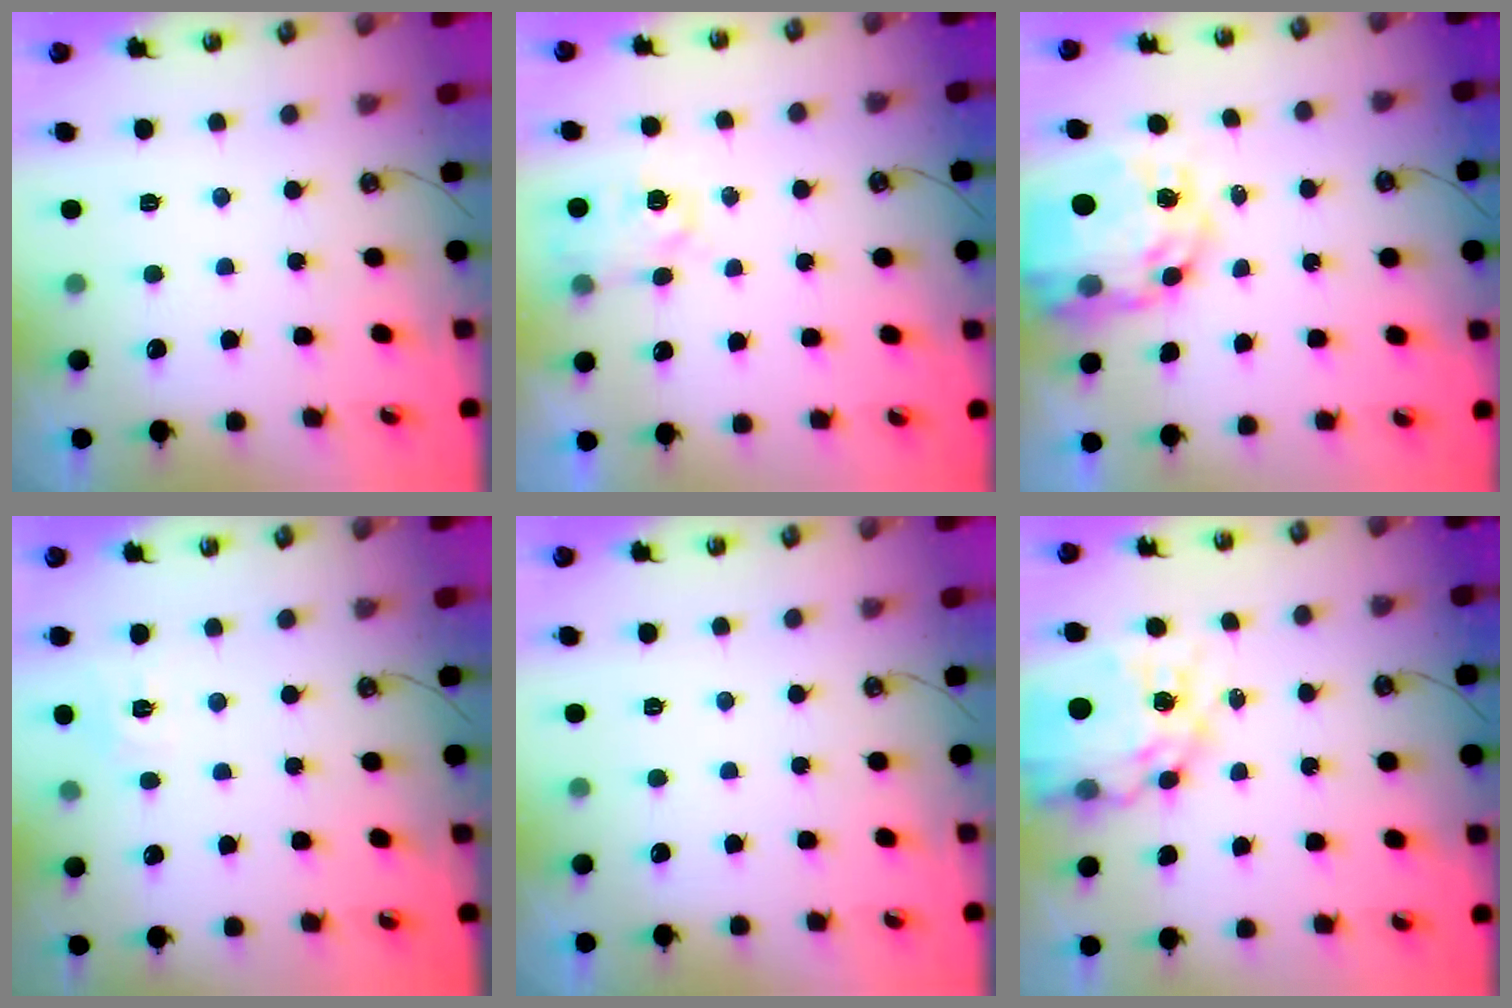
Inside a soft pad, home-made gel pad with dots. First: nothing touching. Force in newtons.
{"total": 4.4, "press": 4.4, "slide": 0.4}
{"total": 15.2, "press": 15.1, "slide": 1.4}
{"total": 5.9, "press": 5.9, "slide": 0.3}
{"total": 0.0}
{"total": 17.0, "press": 16.9, "slide": 1.8}